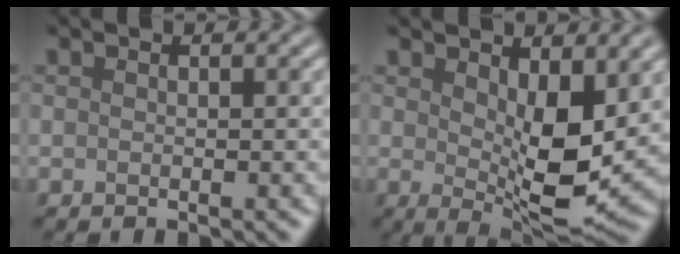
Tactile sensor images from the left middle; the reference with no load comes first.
{"total": 7.0, "force": [1.1, 2.7, 6.4], "torque": [-0.110, -0.011, 0.032]}